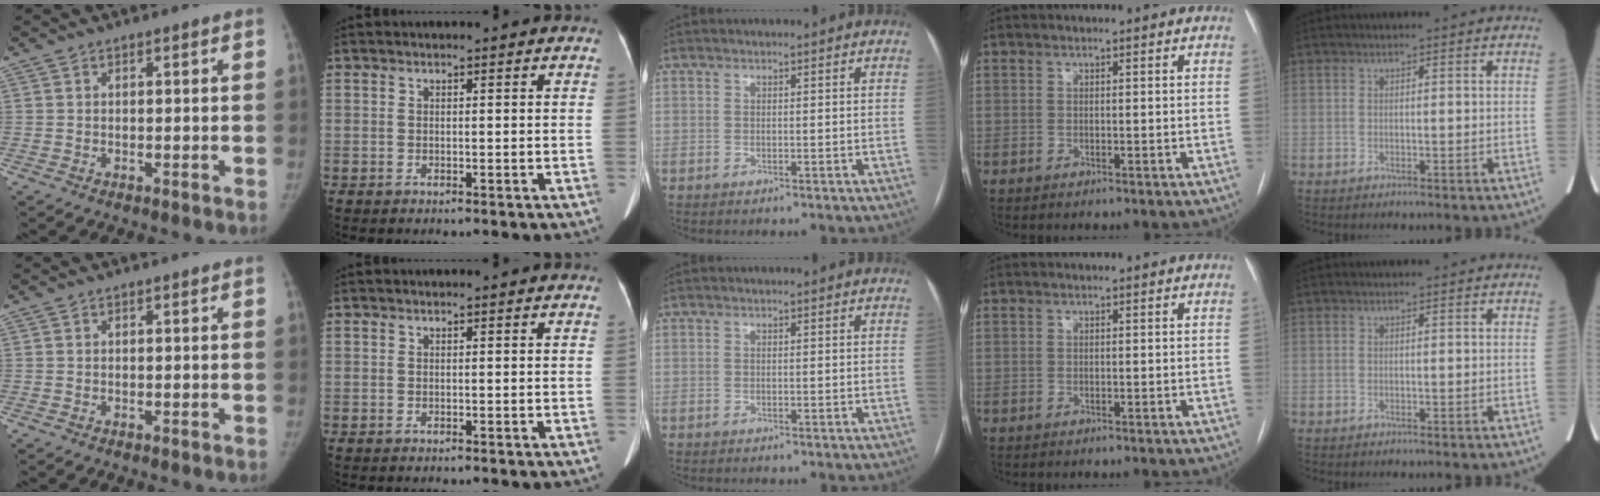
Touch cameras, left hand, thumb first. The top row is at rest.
{}